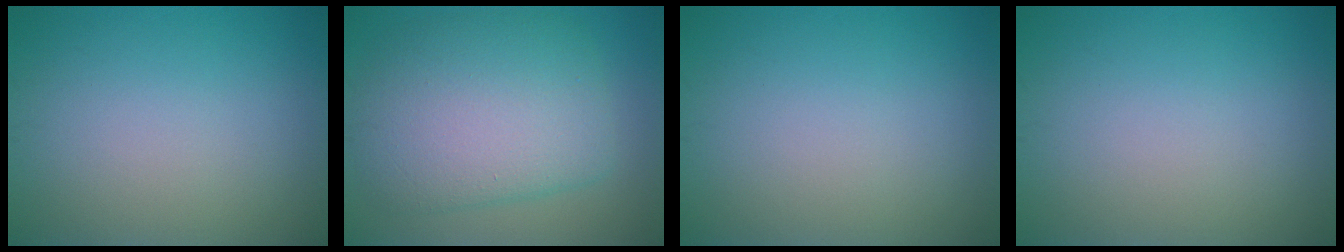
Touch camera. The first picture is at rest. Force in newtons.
{"total": 8.6, "press": 8.6, "slide": 0.3}
{"total": 0.0}
{"total": 0.0}